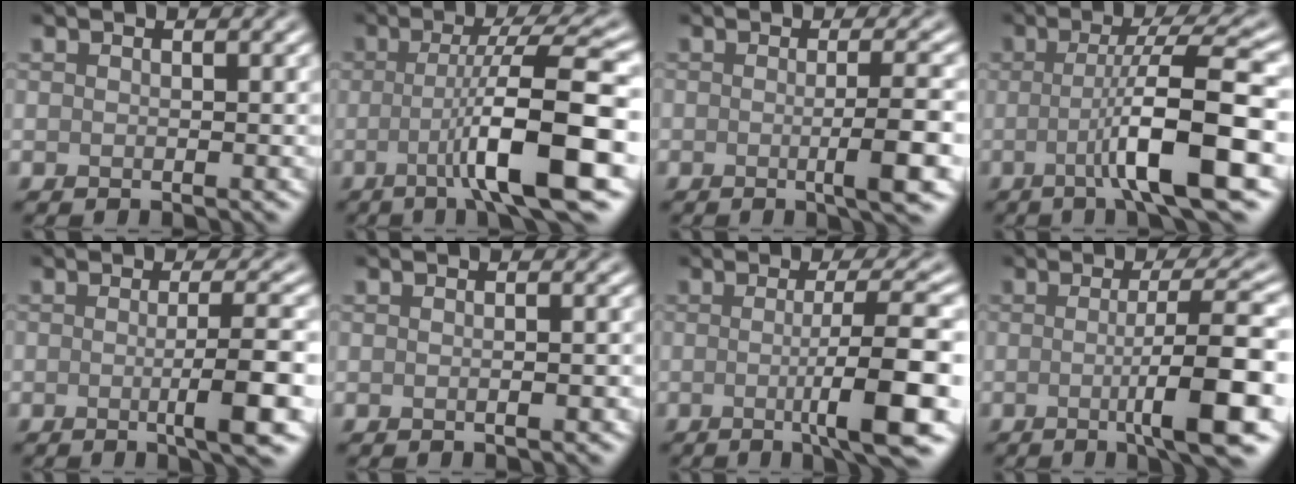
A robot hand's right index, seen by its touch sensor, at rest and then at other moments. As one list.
[{"total": 9.3, "force": [-2.1, 1.3, 8.9], "torque": [-0.128, 0.009, -0.041]}, {"total": 4.3, "force": [-0.8, 0.7, 4.2], "torque": [-0.061, -0.003, -0.015]}, {"total": 8.3, "force": [-1.7, 1.2, 8.1], "torque": [-0.119, 0.010, -0.036]}, {"total": 5.1, "force": [-0.9, 0.8, 5.0], "torque": [-0.074, -0.004, -0.017]}, {"total": 1.5, "force": [-0.2, 0.5, 1.4], "torque": [-0.012, 0.001, -0.003]}, {"total": 8.0, "force": [-1.1, 1.1, 7.8], "torque": [-0.114, -0.003, -0.017]}, {"total": 7.9, "force": [-1.2, 1.2, 7.7], "torque": [-0.110, 0.002, -0.022]}]